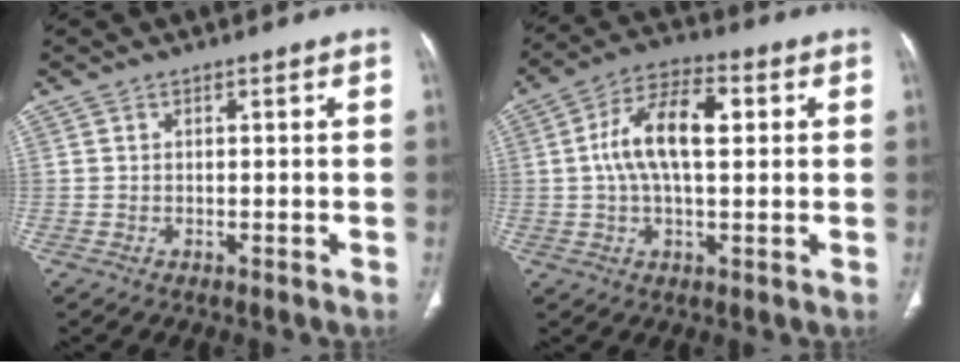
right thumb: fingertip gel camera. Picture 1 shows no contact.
{"total": 12.1, "force": [1.8, 5.8, 10.4], "torque": [-0.193, 0.024, 0.026]}